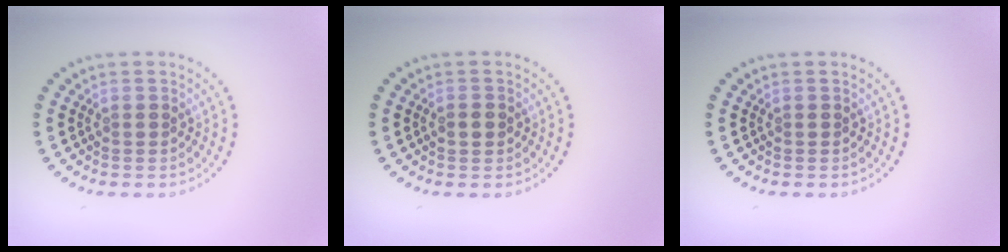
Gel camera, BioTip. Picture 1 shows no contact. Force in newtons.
{"total": 1.6, "press": 1.6, "slide": 0.1}
{"total": 0.0}